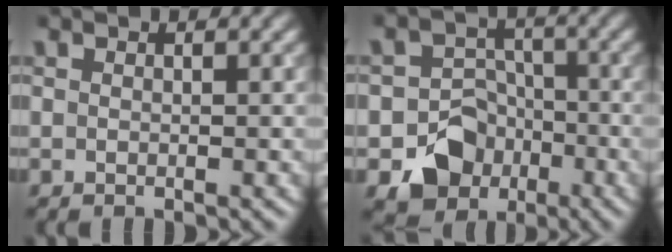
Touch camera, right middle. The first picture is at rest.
{"total": 6.7, "force": [-3.3, 5.6, 1.9], "torque": [0.003, -0.006, -0.067]}